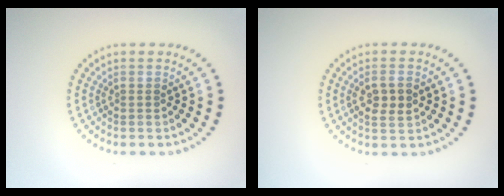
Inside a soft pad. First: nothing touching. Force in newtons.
{"total": 2.5, "press": 2.4, "slide": 0.3}